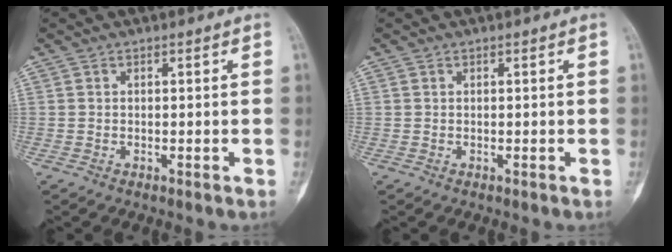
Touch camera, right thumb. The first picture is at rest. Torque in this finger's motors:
{"motor_torque": [-0.26, 0.08, -0.02, 0.12, -0.02]}